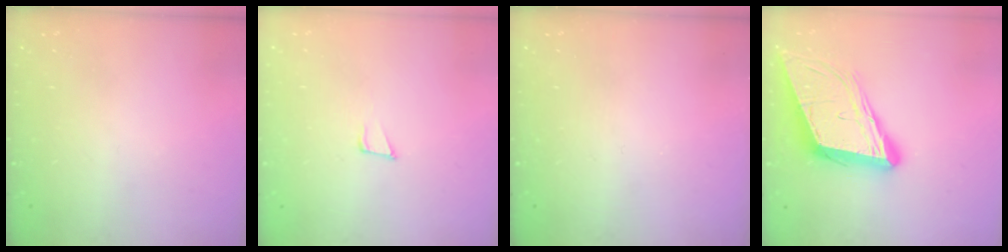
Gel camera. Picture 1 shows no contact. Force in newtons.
{"total": 7.0, "press": 6.8, "slide": 1.4}
{"total": 0.0}
{"total": 14.8, "press": 14.1, "slide": 4.2}